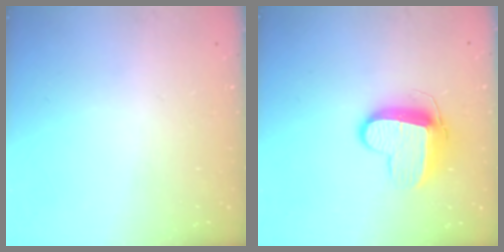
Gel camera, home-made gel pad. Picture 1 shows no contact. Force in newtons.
{"total": 10.3, "press": 10.2, "slide": 1.3}